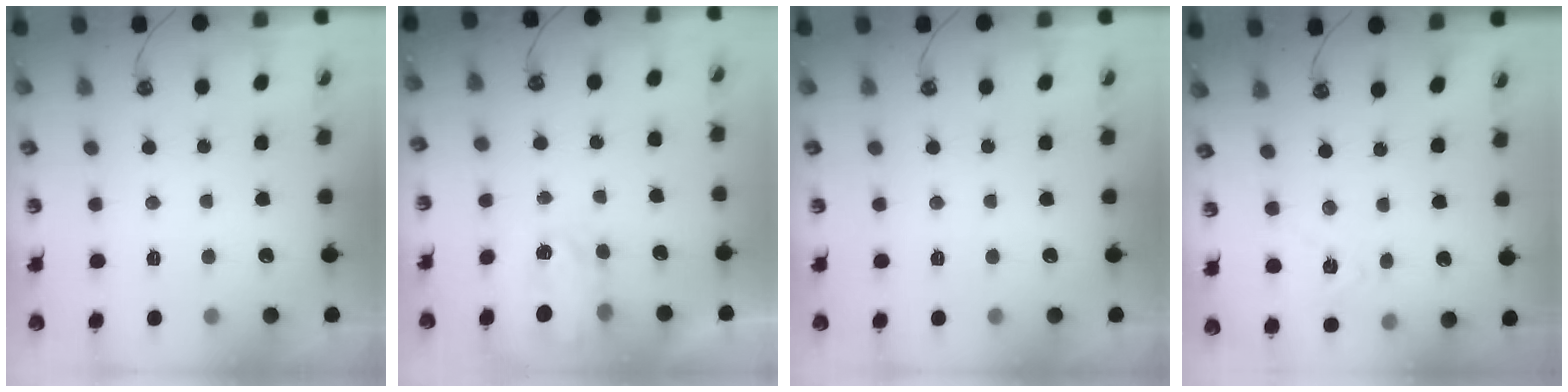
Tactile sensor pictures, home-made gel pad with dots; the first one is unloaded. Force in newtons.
{"total": 4.3, "press": 4.3, "slide": 0.4}
{"total": 0.0}
{"total": 7.2, "press": 7.1, "slide": 0.9}